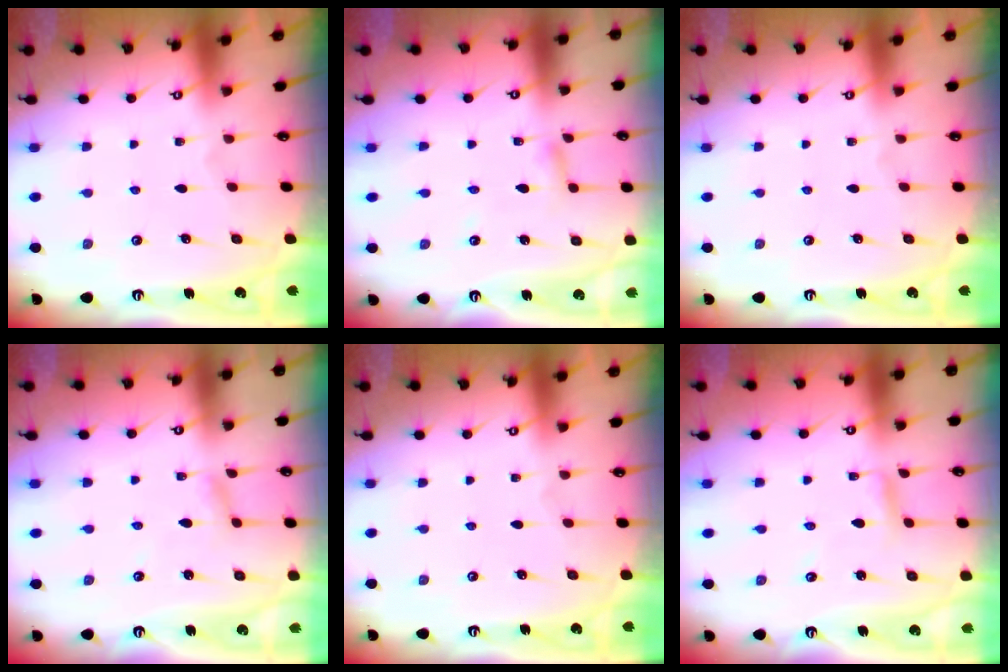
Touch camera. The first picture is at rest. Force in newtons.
{"total": 3.0, "press": 3.0, "slide": 0.2}
{"total": 0.0}
{"total": 2.4, "press": 2.4, "slide": 0.2}
{"total": 0.0}
{"total": 2.9, "press": 2.9, "slide": 0.1}